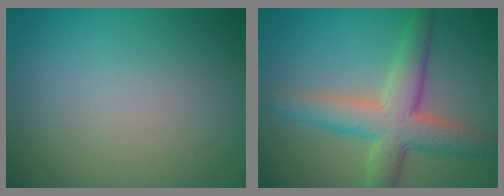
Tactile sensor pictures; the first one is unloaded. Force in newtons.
{"total": 6.3, "press": 6.3, "slide": 0.1}